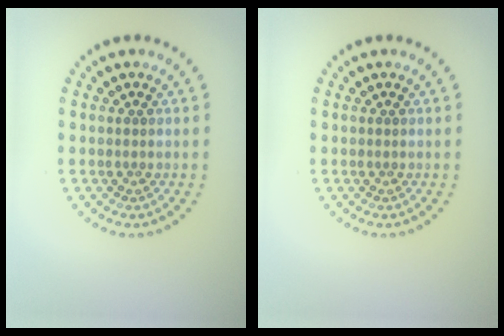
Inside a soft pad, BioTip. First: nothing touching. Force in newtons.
{"total": 0.0}